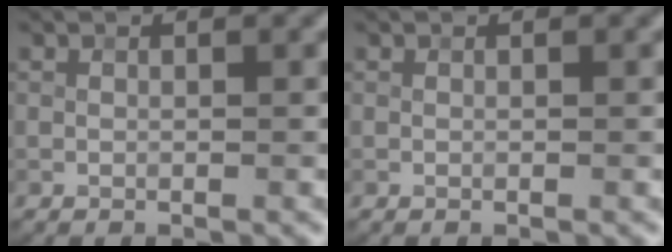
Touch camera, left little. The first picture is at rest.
{"total": 0.0}